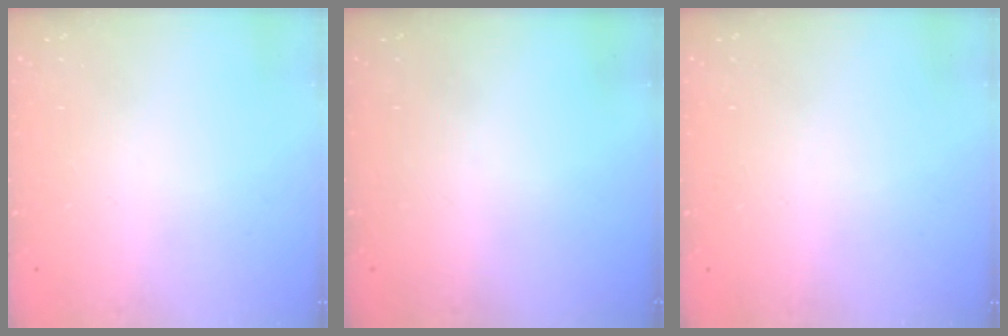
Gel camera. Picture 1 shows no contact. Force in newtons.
{"total": 0.0}
{"total": 2.6, "press": 2.6, "slide": 0.2}